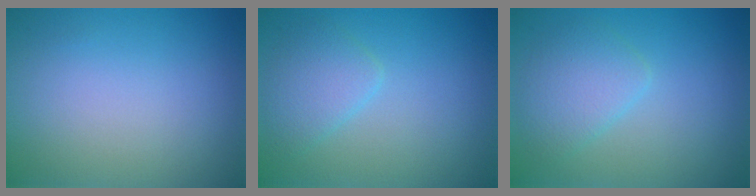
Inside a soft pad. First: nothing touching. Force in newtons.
{"total": 2.5, "press": 2.5, "slide": 0.1}
{"total": 2.9, "press": 2.9, "slide": 0.0}